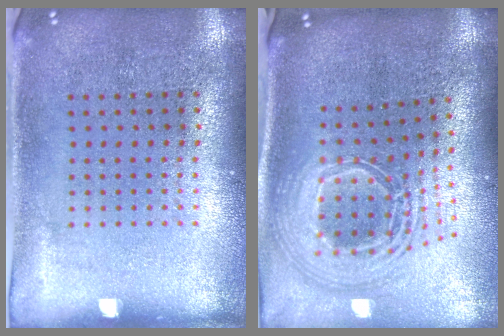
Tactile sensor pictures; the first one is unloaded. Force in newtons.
{"total": 2.6, "press": 1.8, "slide": 1.8}